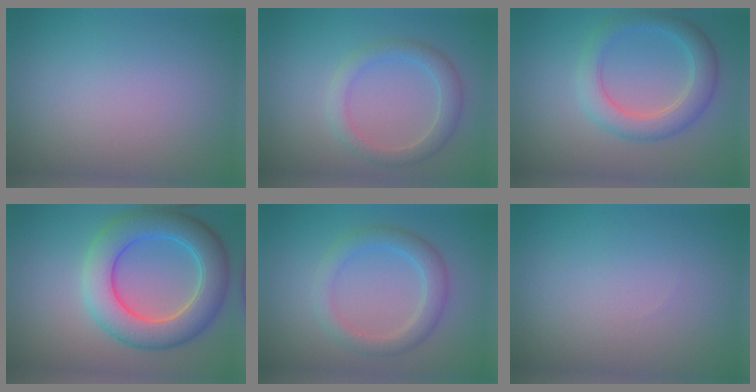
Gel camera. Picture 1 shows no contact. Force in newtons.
{"total": 2.8, "press": 2.8, "slide": 0.1}
{"total": 3.9, "press": 3.9, "slide": 0.3}
{"total": 7.5, "press": 7.5, "slide": 0.2}
{"total": 3.1, "press": 3.1, "slide": 0.2}
{"total": 0.0}